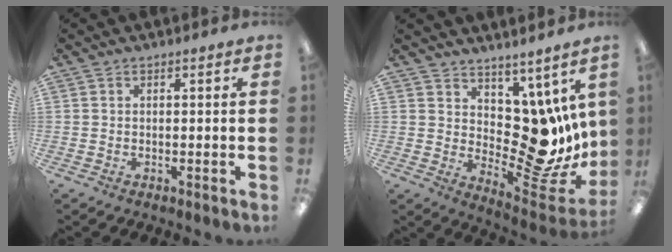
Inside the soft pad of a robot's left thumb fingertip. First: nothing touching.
{"total": 13.4, "force": [0.5, 8.6, 10.2], "torque": [-0.101, -0.034, 0.022]}